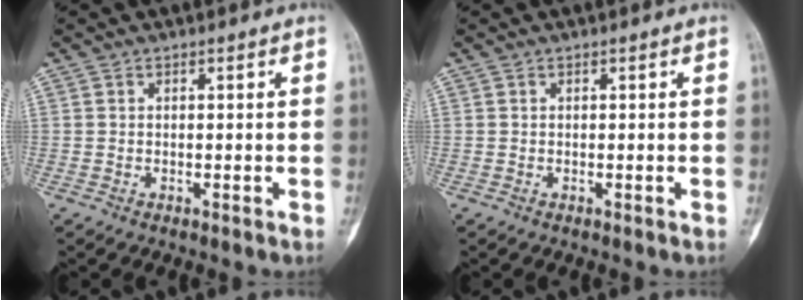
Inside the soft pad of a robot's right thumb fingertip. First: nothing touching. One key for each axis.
{"total": 0.0}